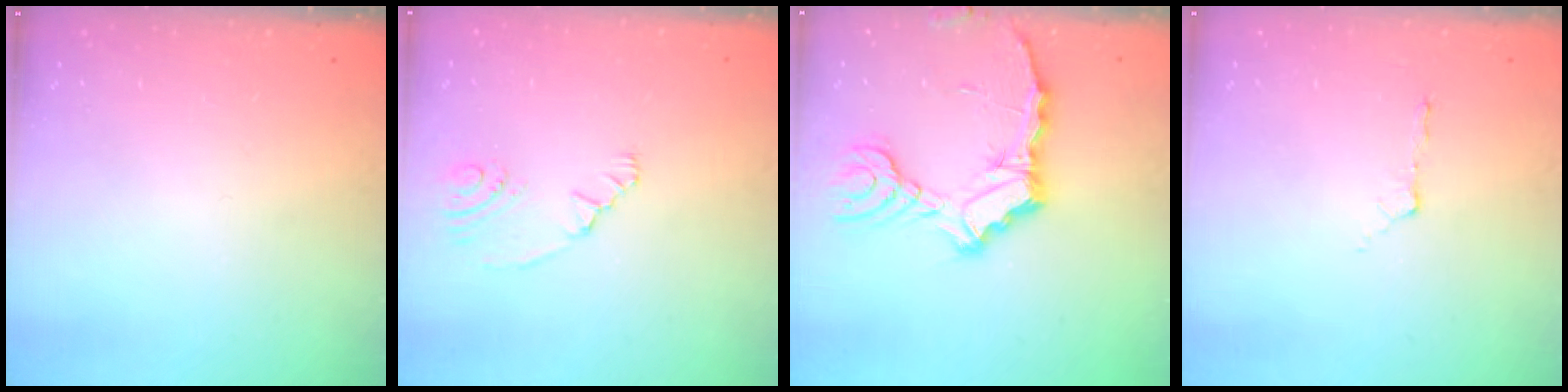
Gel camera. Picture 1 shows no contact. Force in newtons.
{"total": 4.9, "press": 1.9, "slide": 4.6}
{"total": 11.2, "press": 11.1, "slide": 1.3}
{"total": 4.0, "press": 3.9, "slide": 0.5}